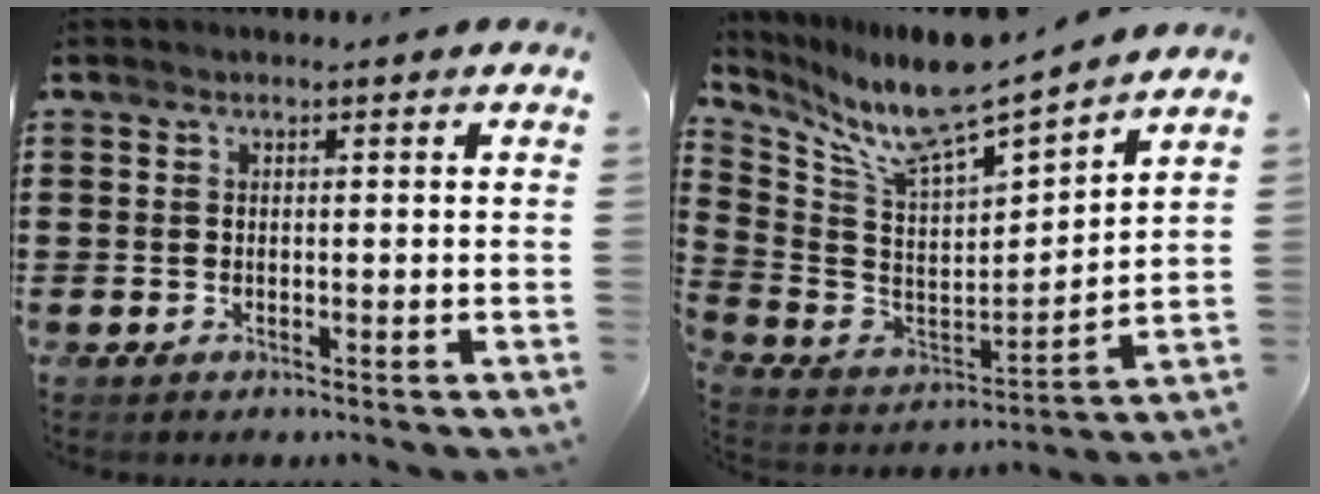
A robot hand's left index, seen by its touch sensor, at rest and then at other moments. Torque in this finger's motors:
{"motor_torque": [2.14, 0.00, 0.36, 0.21]}